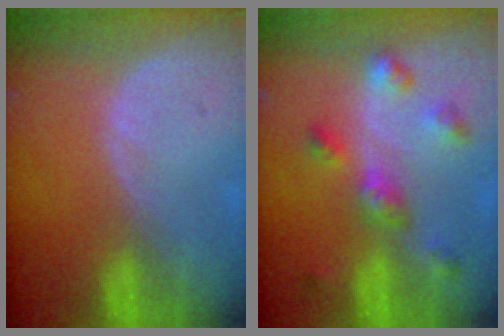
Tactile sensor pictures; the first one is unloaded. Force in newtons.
{"total": 6.5, "press": 5.8, "slide": 2.8}